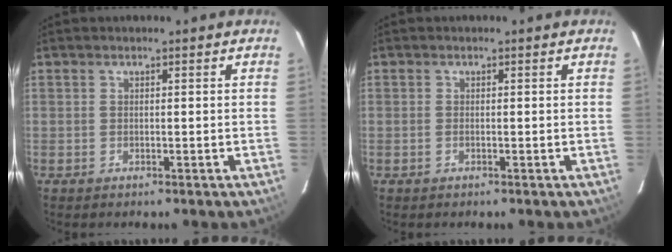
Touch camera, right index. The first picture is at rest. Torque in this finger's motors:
{"motor_torque": [-0.13, 0.06, -0.05, -0.01]}